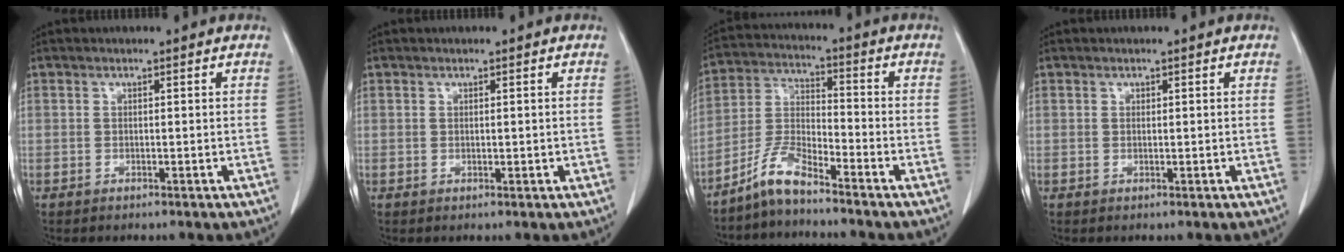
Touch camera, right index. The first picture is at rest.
{"total": 0.5, "force": [0.0, 0.2, 0.5], "torque": [-0.010, -0.002, 0.003]}
{"total": 6.4, "force": [-5.5, 0.7, 3.1], "torque": [-0.074, -0.004, -0.113]}
{"total": 0.0}